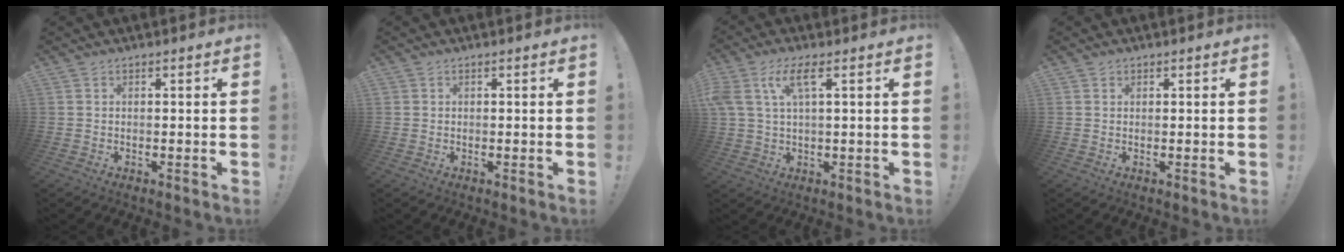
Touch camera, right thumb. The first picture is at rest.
{"total": 0.5, "force": [0.2, 0.5, -0.2], "torque": [0.009, -0.004, 0.002]}
{"total": 7.8, "force": [3.1, 2.7, 6.6], "torque": [-0.132, 0.005, 0.061]}
{"total": 0.8, "force": [0.6, 0.6, 0.1], "torque": [0.004, -0.002, 0.010]}